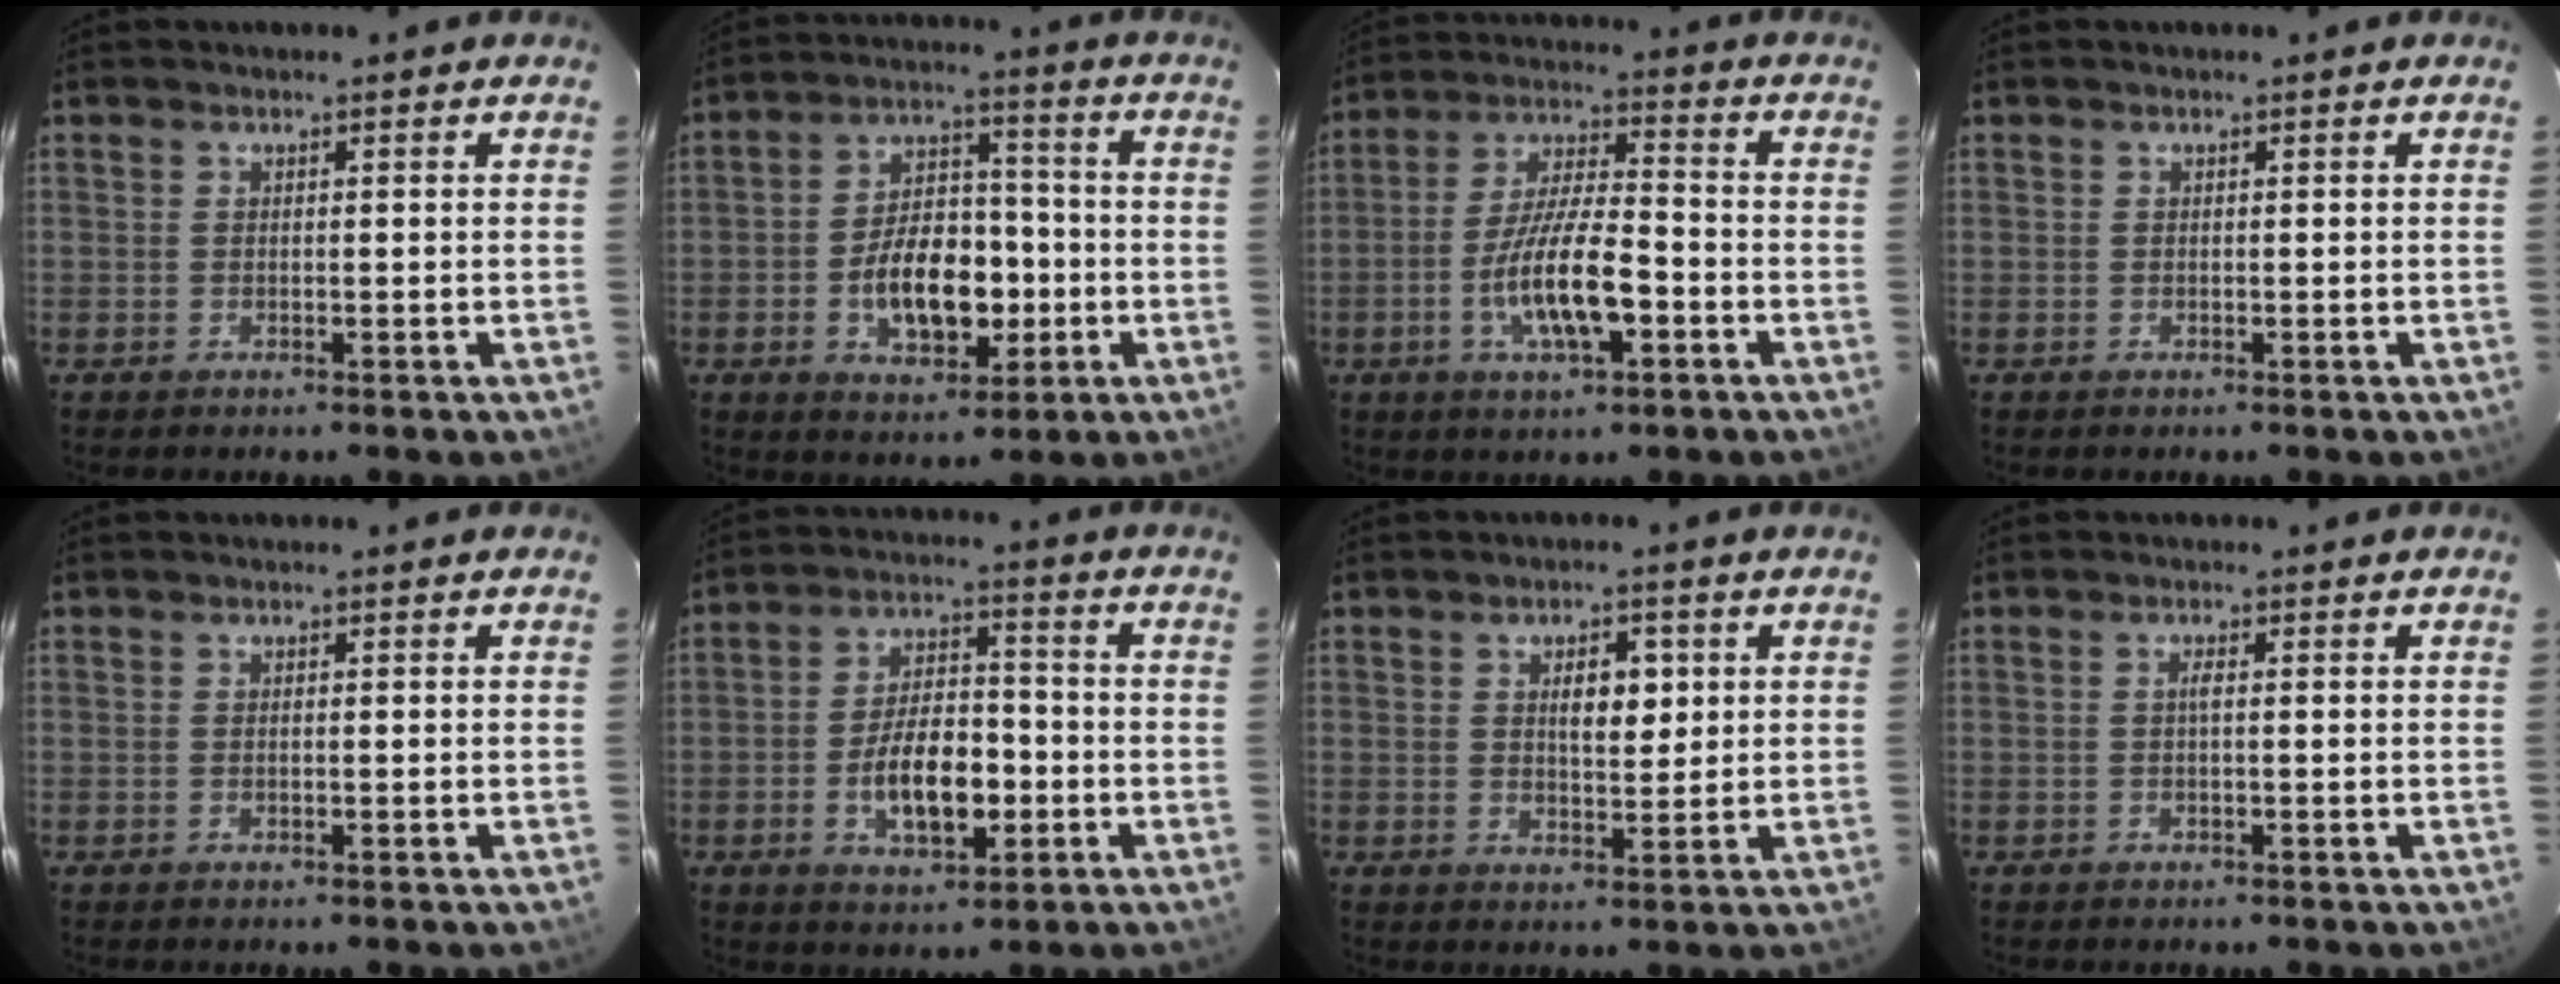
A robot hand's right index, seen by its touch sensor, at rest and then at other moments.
{"total": 12.8, "force": [-3.2, 7.6, 9.7], "torque": [-0.183, 0.023, -0.041]}
{"total": 11.7, "force": [-4.2, 3.2, 10.4], "torque": [-0.207, -0.003, -0.074]}
{"total": 0.0}
{"total": 0.0}
{"total": 11.0, "force": [-3.2, 5.3, 9.1], "torque": [-0.171, 0.011, -0.044]}
{"total": 4.8, "force": [1.4, 2.3, 3.9], "torque": [-0.063, 0.008, 0.025]}
{"total": 0.9, "force": [0.0, 0.0, 0.9], "torque": [-0.016, 0.002, -0.002]}